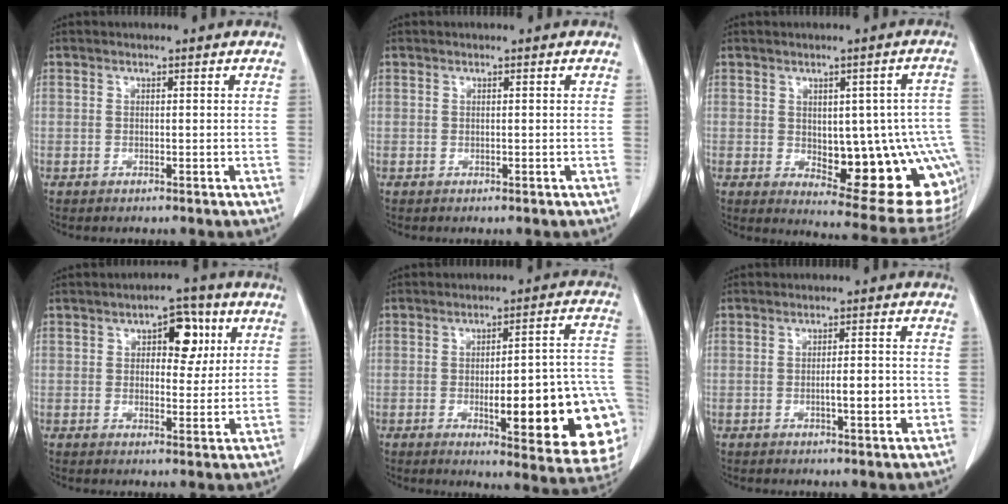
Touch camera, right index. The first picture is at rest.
{"total": 0.0}
{"total": 17.3, "force": [-3.0, 6.3, 15.9], "torque": [-0.130, 0.016, -0.010]}
{"total": 6.7, "force": [2.3, 3.4, 5.3], "torque": [-0.069, 0.017, 0.032]}
{"total": 21.3, "force": [-5.5, 4.1, 20.2], "torque": [-0.169, 0.019, -0.052]}
{"total": 4.1, "force": [-0.9, 0.7, 3.9], "torque": [-0.060, 0.000, -0.009]}